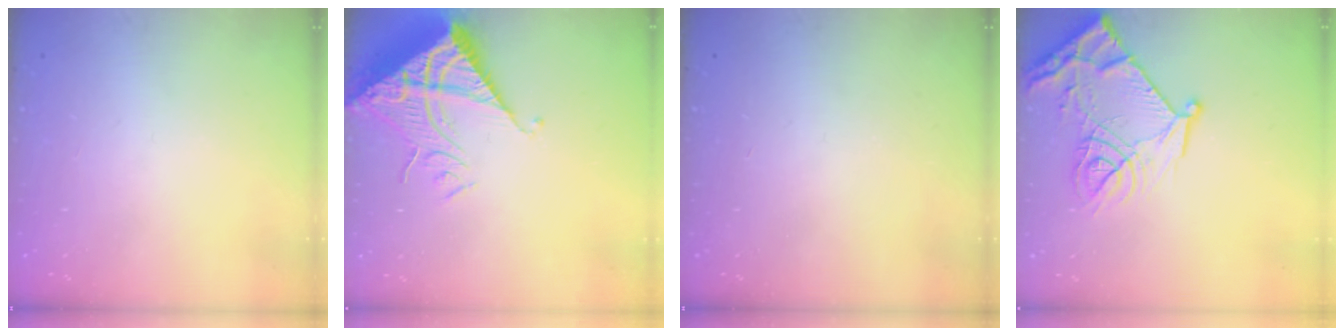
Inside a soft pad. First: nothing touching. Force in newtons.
{"total": 16.2, "press": 16.1, "slide": 2.1}
{"total": 0.0}
{"total": 16.3, "press": 16.3, "slide": 1.8}